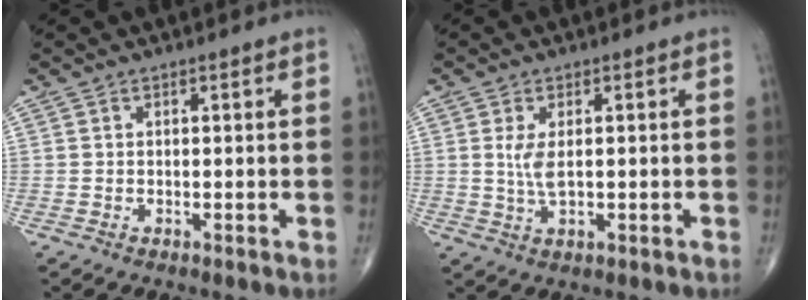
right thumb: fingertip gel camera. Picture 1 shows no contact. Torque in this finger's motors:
{"motor_torque": [2.62, 2.41, 0.68, 0.12, 0.17]}